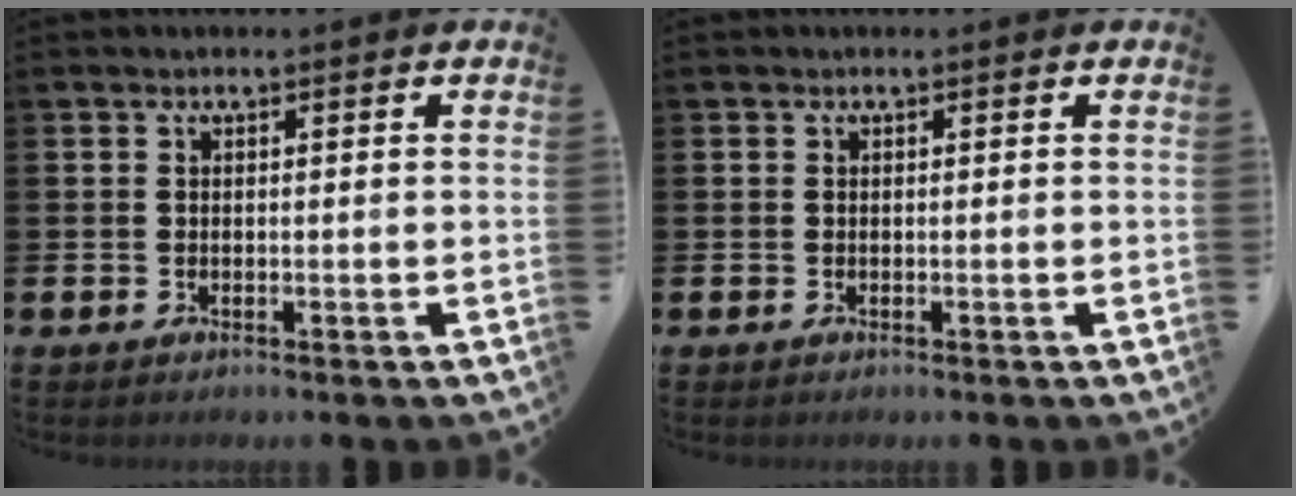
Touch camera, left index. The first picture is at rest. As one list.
[{"total": 0.0}]